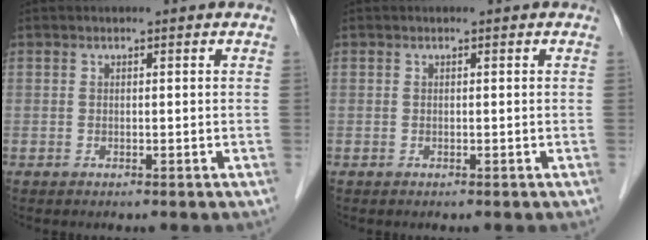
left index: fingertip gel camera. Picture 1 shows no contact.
{"total": 0.0}